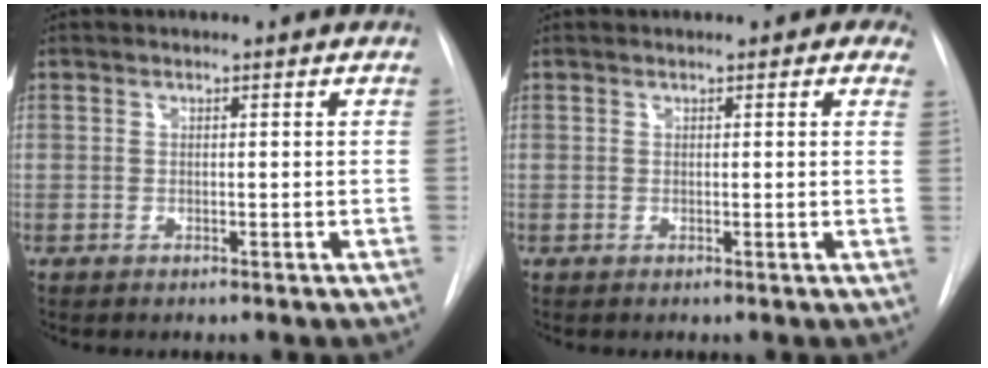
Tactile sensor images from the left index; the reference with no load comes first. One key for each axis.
{"total": 2.5, "fx": 1.7, "fy": 1.3, "fz": 1.4, "tx": -0.002, "ty": 0.001, "tz": 0.007}